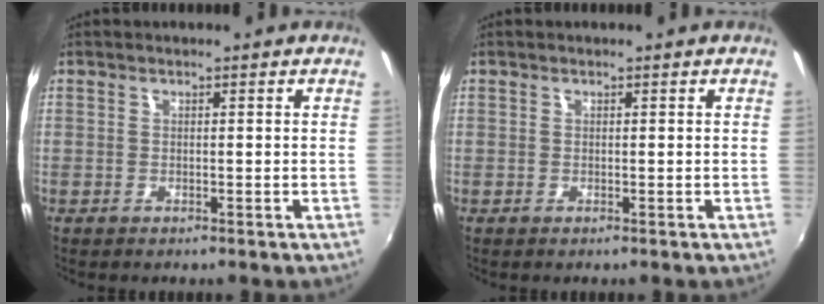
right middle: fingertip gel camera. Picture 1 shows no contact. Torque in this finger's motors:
{"motor_torque": [0.00, 0.00, 0.00, 0.00]}